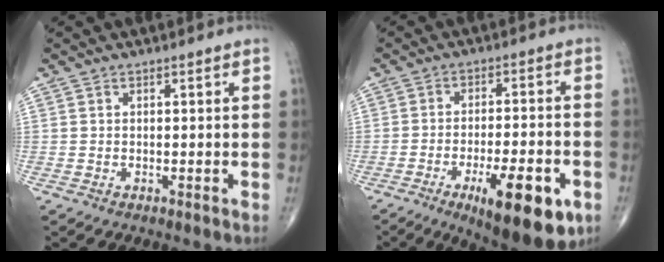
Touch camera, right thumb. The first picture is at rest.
{"total": 16.2, "force": [-7.3, 5.1, 13.5], "torque": [-0.166, 0.015, -0.096]}